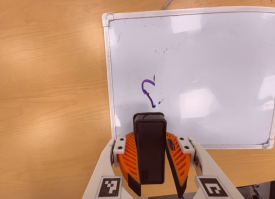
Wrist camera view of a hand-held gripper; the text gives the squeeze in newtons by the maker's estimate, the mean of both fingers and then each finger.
{"total": 9.8, "left": 9.0, "right": 10.7}